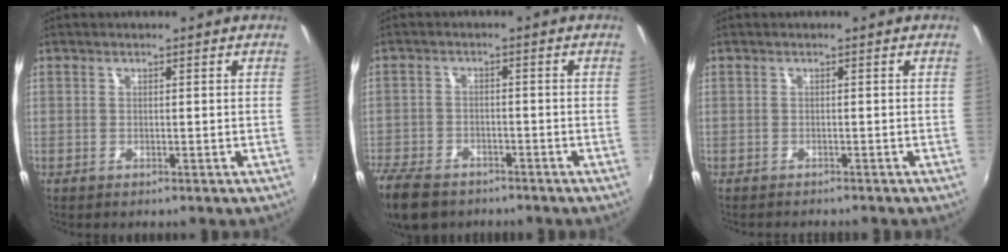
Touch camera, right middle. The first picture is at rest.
{"total": 11.8, "force": [-8.7, 6.3, 5.0], "torque": [-0.152, -0.023, -0.157]}
{"total": 2.3, "force": [-2.1, 0.4, 0.6], "torque": [-0.019, -0.016, -0.035]}